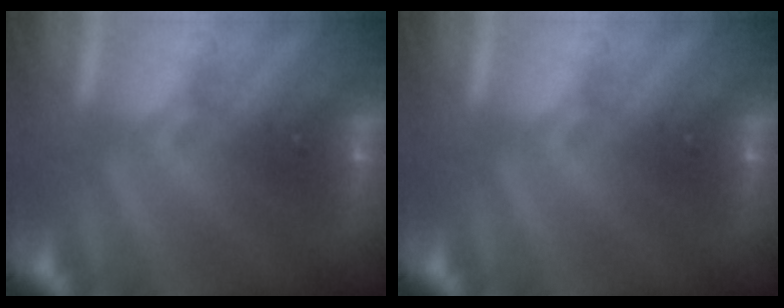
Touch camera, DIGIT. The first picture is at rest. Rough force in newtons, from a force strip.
{"total": 0.0}